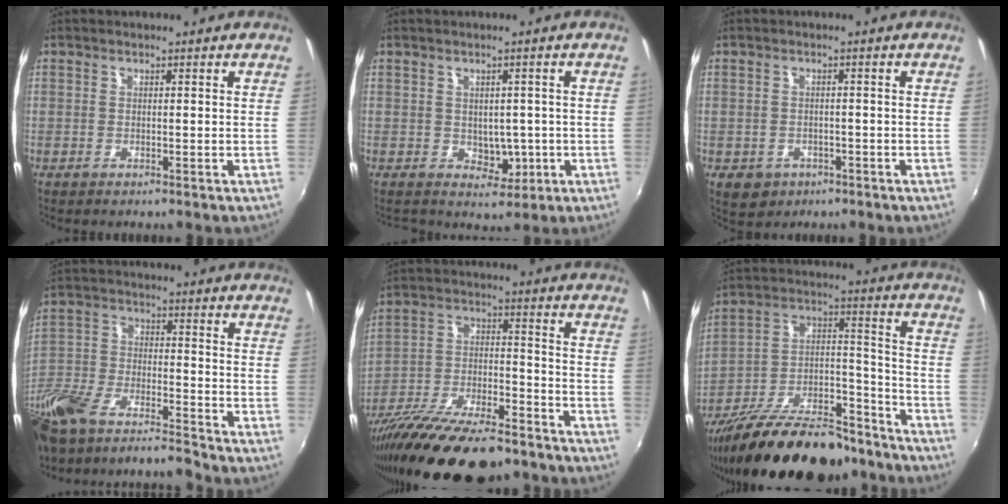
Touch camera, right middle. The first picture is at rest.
{"total": 3.4, "force": [-0.5, 3.0, 1.5], "torque": [-0.024, 0.004, 0.006]}
{"total": 5.5, "force": [-2.5, 4.4, 2.2], "torque": [-0.053, -0.010, -0.029]}
{"total": 17.0, "force": [-14.4, 3.5, 8.4], "torque": [-0.190, -0.034, -0.271]}
{"total": 20.3, "force": [-15.5, 5.7, 11.7], "torque": [-0.219, -0.035, -0.253]}
{"total": 25.1, "force": [-19.3, 8.6, 13.6], "torque": [-0.238, 0.002, -0.294]}